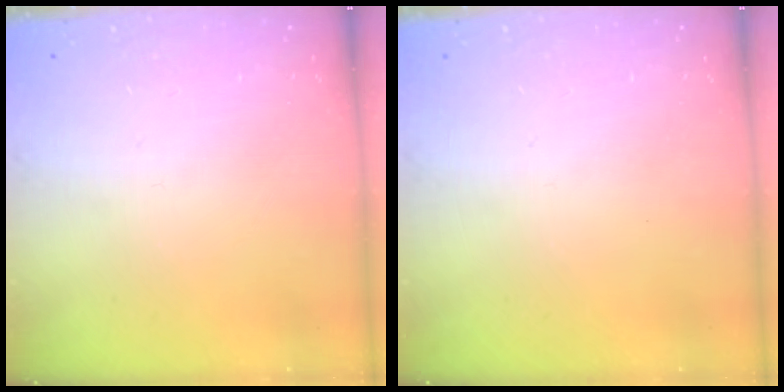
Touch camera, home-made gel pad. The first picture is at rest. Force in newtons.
{"total": 0.0}